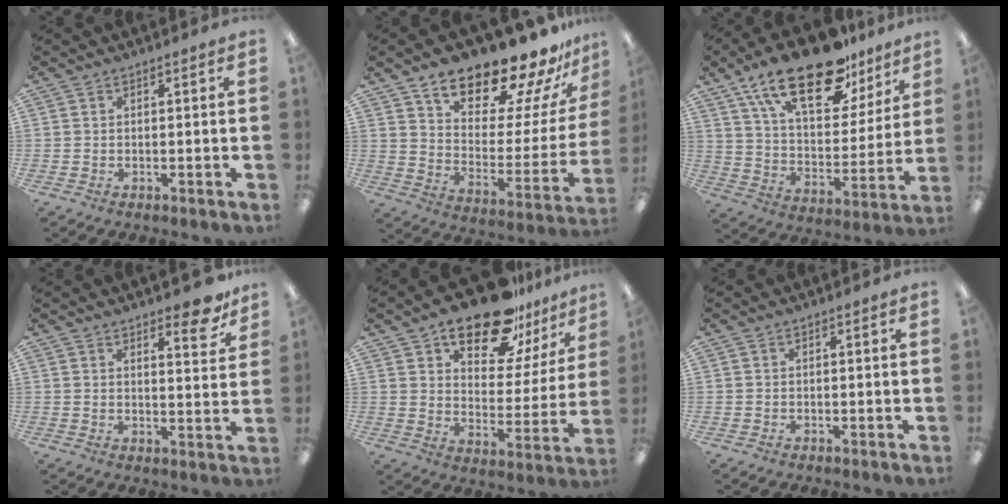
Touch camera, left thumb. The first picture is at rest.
{"total": 20.0, "force": [16.8, 6.0, 9.2], "torque": [-0.130, -0.136, 0.274]}
{"total": 23.4, "force": [15.9, 9.8, 14.2], "torque": [-0.238, -0.089, 0.275]}
{"total": 7.5, "force": [5.9, 2.4, 3.9], "torque": [-0.028, -0.043, 0.094]}
{"total": 19.8, "force": [15.1, 8.0, 9.9], "torque": [-0.155, -0.095, 0.259]}
{"total": 0.0}